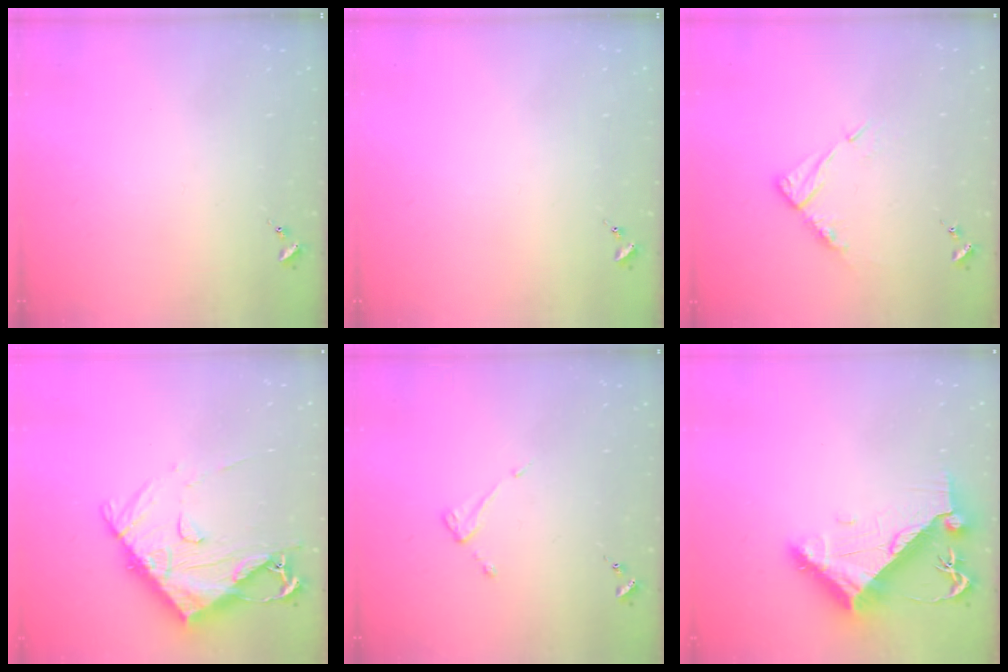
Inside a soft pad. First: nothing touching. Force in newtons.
{"total": 0.0}
{"total": 9.0, "press": 9.0, "slide": 0.8}
{"total": 14.6, "press": 14.6, "slide": 1.5}
{"total": 3.8, "press": 3.8, "slide": 0.4}
{"total": 11.0, "press": 10.9, "slide": 1.4}